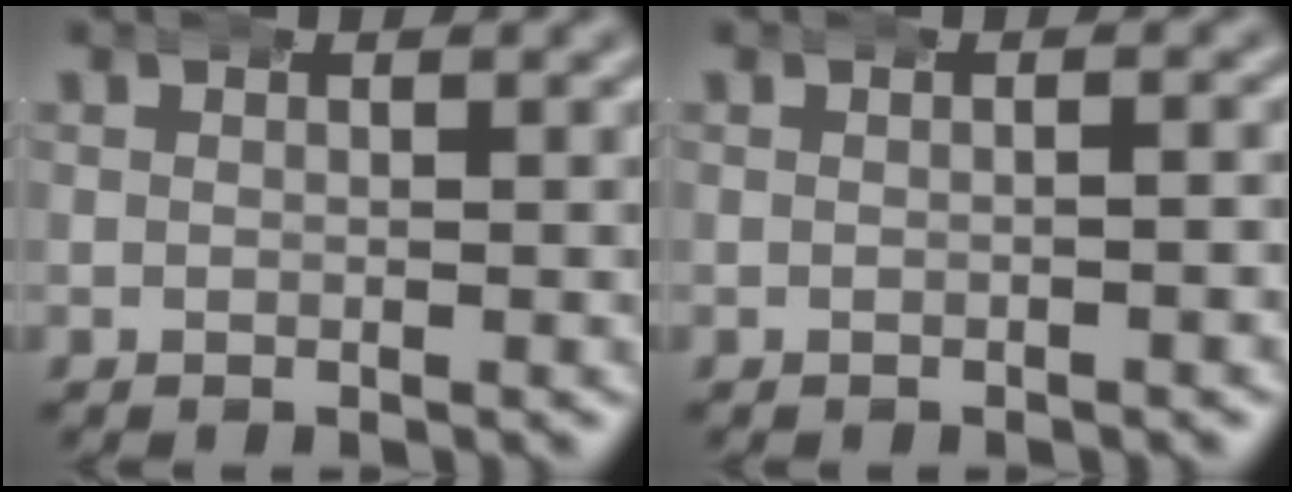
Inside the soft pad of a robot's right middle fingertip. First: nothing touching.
{"total": 0.7, "force": [-0.6, 0.1, 0.4], "torque": [-0.007, 0.002, -0.009]}